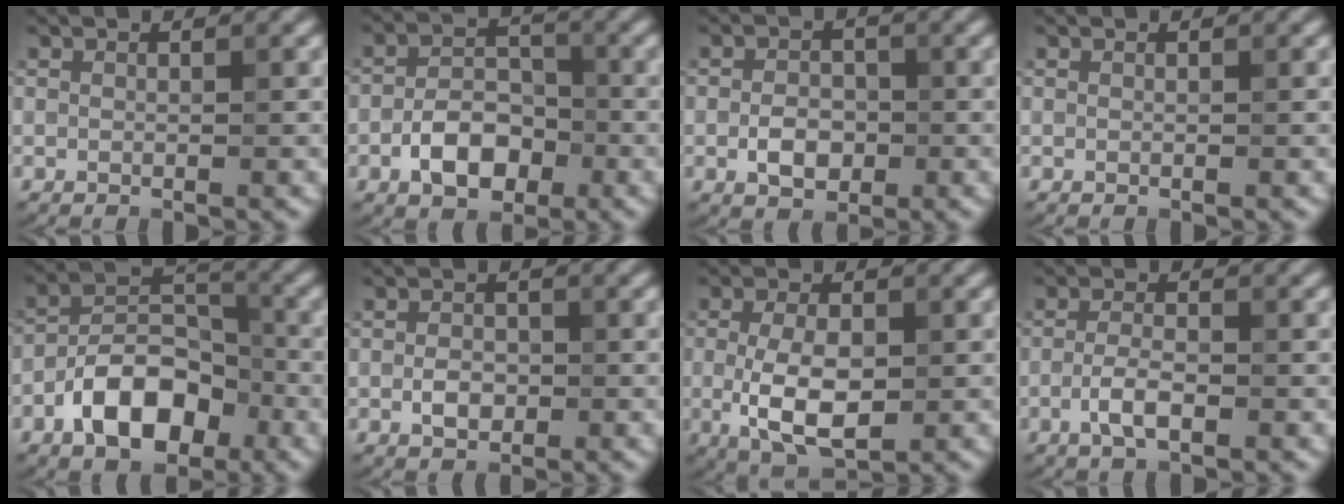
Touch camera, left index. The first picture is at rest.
{"total": 4.7, "force": [-2.0, 2.9, 3.0], "torque": [-0.047, 0.007, -0.040]}
{"total": 3.0, "force": [-0.9, 2.0, 2.0], "torque": [-0.030, 0.002, -0.020]}
{"total": 0.0}
{"total": 7.5, "force": [-3.6, 4.3, 5.0], "torque": [-0.075, 0.006, -0.072]}
{"total": 2.1, "force": [-0.5, 1.5, 1.5], "torque": [-0.026, 0.001, -0.013]}
{"total": 6.2, "force": [-0.7, 3.0, 5.4], "torque": [-0.108, -0.007, -0.010]}
{"total": 2.6, "force": [-1.0, 0.9, 2.2], "torque": [-0.045, 0.003, -0.024]}